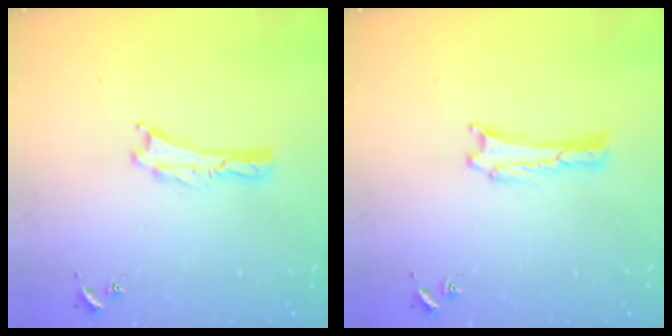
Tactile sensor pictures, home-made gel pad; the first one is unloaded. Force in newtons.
{"total": 0.0}